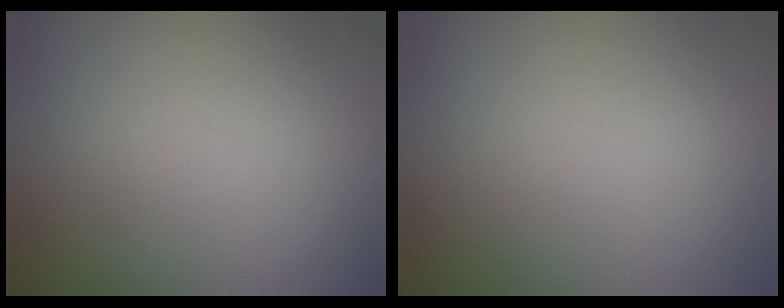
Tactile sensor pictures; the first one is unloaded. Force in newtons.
{"total": 0.0}